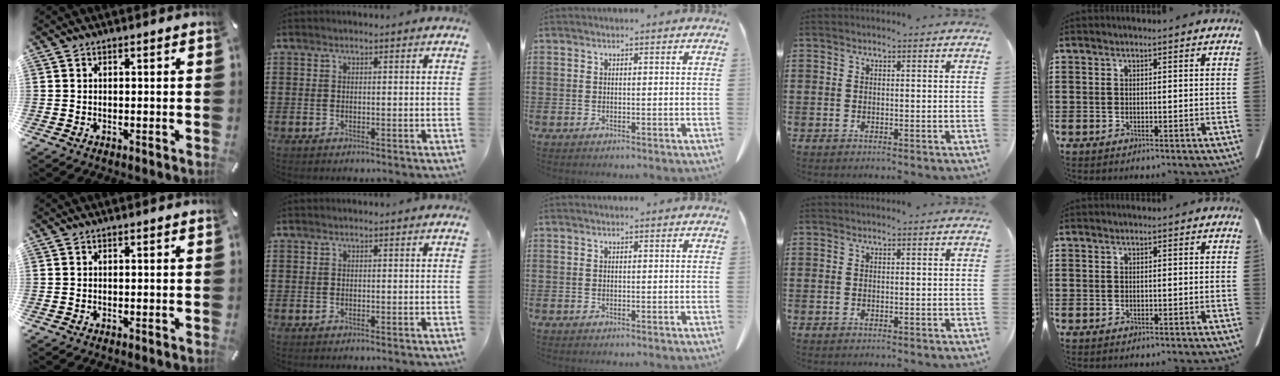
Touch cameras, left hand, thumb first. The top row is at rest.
{}